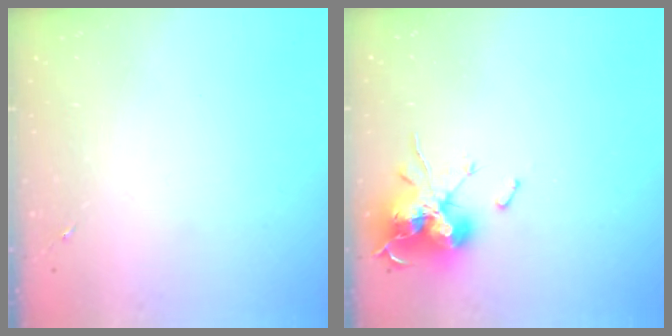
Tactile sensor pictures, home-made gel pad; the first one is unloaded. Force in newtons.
{"total": 16.4, "press": 16.4, "slide": 0.1}